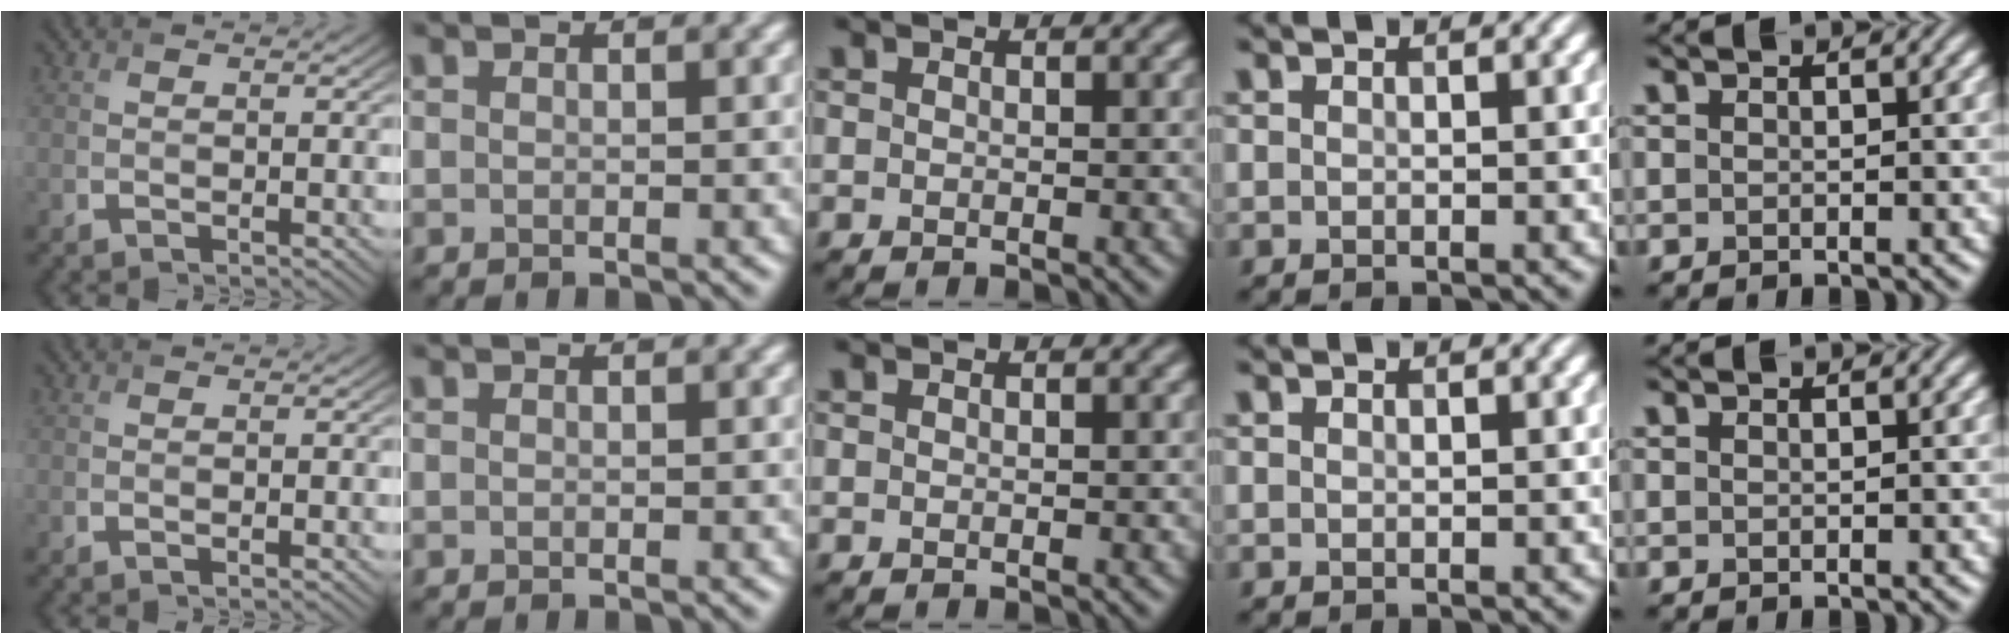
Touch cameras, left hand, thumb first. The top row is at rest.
{}